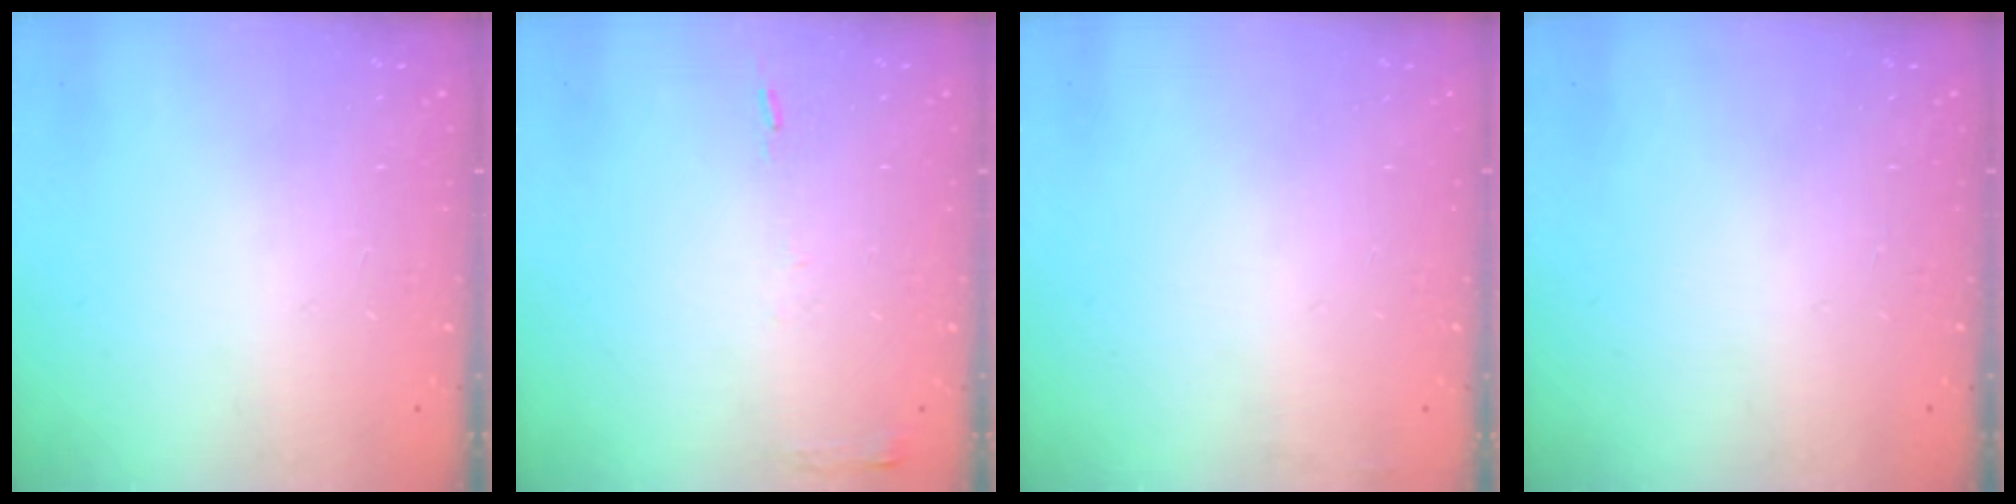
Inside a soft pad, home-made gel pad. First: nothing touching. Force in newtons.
{"total": 5.3, "press": 5.3, "slide": 0.6}
{"total": 2.9, "press": 2.4, "slide": 1.6}
{"total": 0.0}